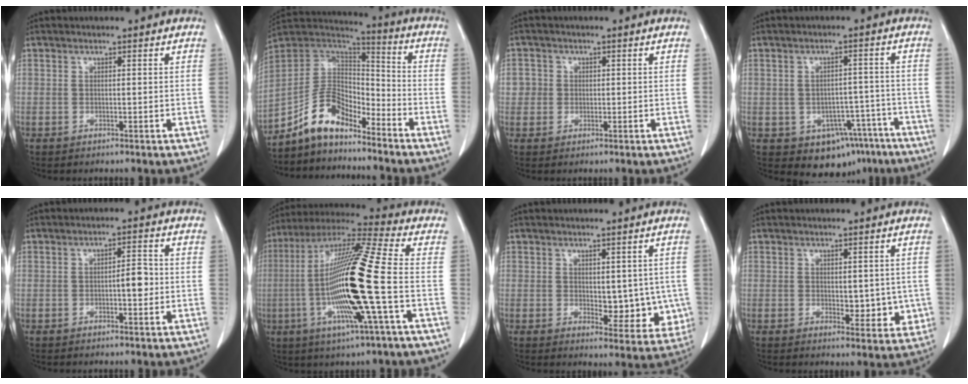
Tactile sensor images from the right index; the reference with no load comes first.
{"total": 10.8, "force": [-8.4, 4.4, 5.2], "torque": [-0.101, 0.033, -0.159]}
{"total": 2.5, "force": [0.2, 2.5, 0.1], "torque": [0.013, 0.008, 0.001]}
{"total": 9.5, "force": [-5.7, 6.5, 4.0], "torque": [-0.028, 0.026, -0.069]}
{"total": 3.2, "force": [-0.5, 0.9, 3.0], "torque": [-0.043, 0.004, -0.008]}
{"total": 19.9, "force": [-3.4, 0.0, 19.6], "torque": [-0.397, -0.010, -0.077]}
{"total": 7.7, "force": [-0.1, 4.2, 6.4], "torque": [-0.056, -0.008, 0.008]}
{"total": 4.8, "force": [-0.1, 2.7, 4.0], "torque": [-0.035, -0.009, 0.006]}